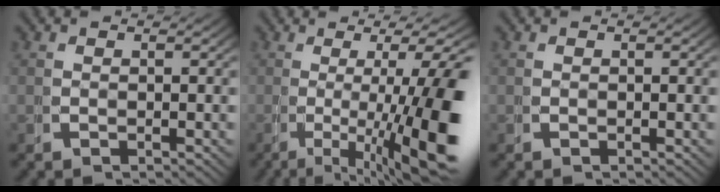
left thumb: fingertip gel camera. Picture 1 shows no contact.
{"total": 13.2, "force": [-1.7, 5.7, 11.8], "torque": [-0.161, -0.027, -0.012]}
{"total": 0.0}